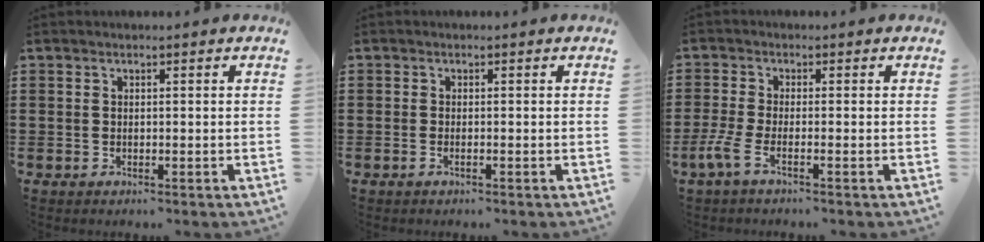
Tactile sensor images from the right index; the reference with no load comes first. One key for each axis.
{"total": 0.6, "fx": -0.4, "fy": 0.1, "fz": 0.5, "tx": -0.010, "ty": -0.003, "tz": -0.006}
{"total": 3.5, "fx": -1.8, "fy": 0.6, "fz": 2.9, "tx": -0.079, "ty": -0.012, "tz": -0.041}